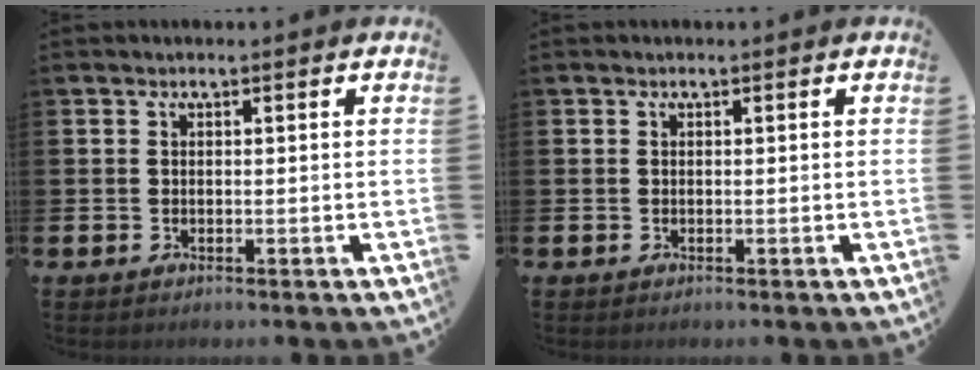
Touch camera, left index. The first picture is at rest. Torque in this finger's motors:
{"motor_torque": [-0.01, 0.00, 0.00, 0.00]}